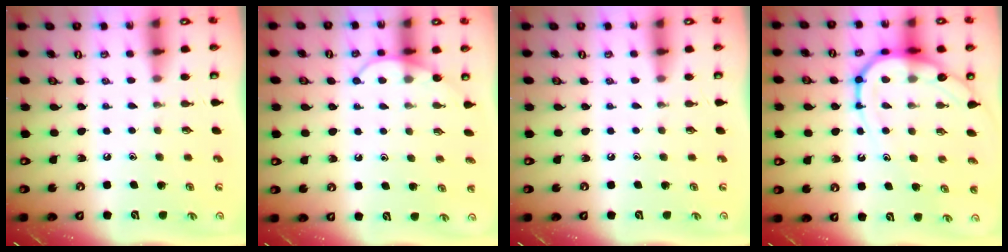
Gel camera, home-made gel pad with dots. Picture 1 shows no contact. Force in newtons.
{"total": 7.4, "press": 7.4, "slide": 0.5}
{"total": 0.0}
{"total": 11.8, "press": 11.7, "slide": 1.1}